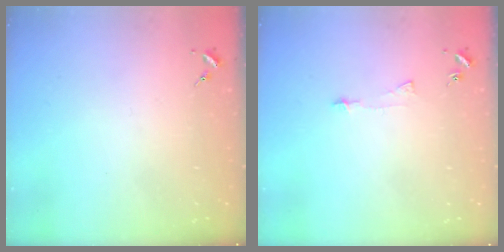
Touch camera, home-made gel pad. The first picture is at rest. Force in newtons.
{"total": 3.6, "press": 3.6, "slide": 0.3}